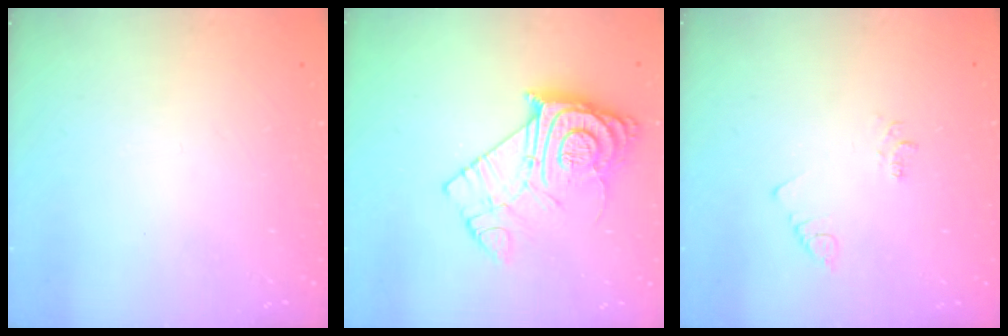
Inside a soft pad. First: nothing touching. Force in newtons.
{"total": 14.6, "press": 14.5, "slide": 1.4}
{"total": 3.3, "press": 3.3, "slide": 0.4}